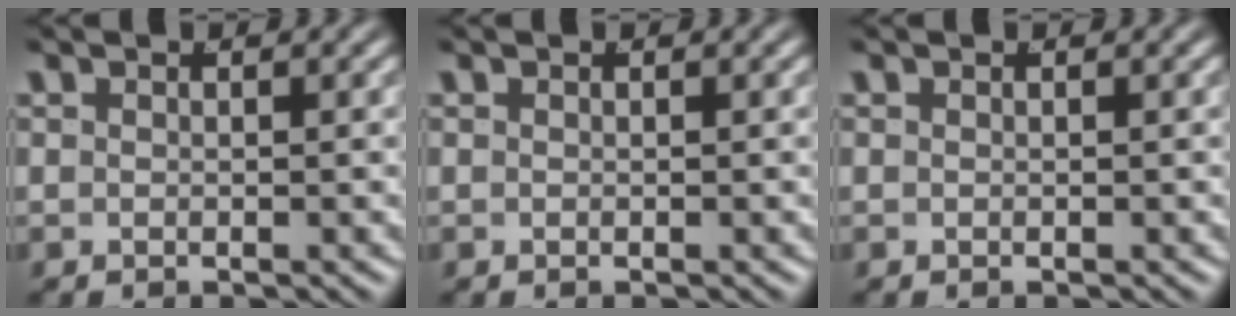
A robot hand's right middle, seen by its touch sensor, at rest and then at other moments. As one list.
[{"total": 0.0}, {"total": 0.0}]